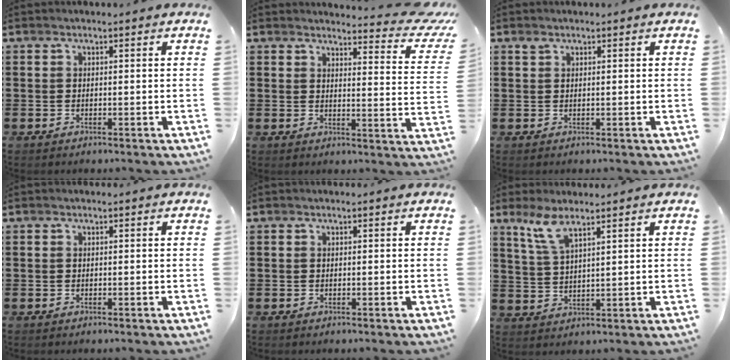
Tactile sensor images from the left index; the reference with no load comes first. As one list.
[{"total": 4.4, "force": [4.0, 0.5, 1.9], "torque": [-0.024, -0.036, 0.060]}, {"total": 0.9, "force": [0.6, 0.5, 0.4], "torque": [-0.011, 0.003, 0.013]}, {"total": 0.0}, {"total": 0.0}, {"total": 5.4, "force": [3.8, 1.0, 3.6], "torque": [-0.083, -0.001, 0.070]}]